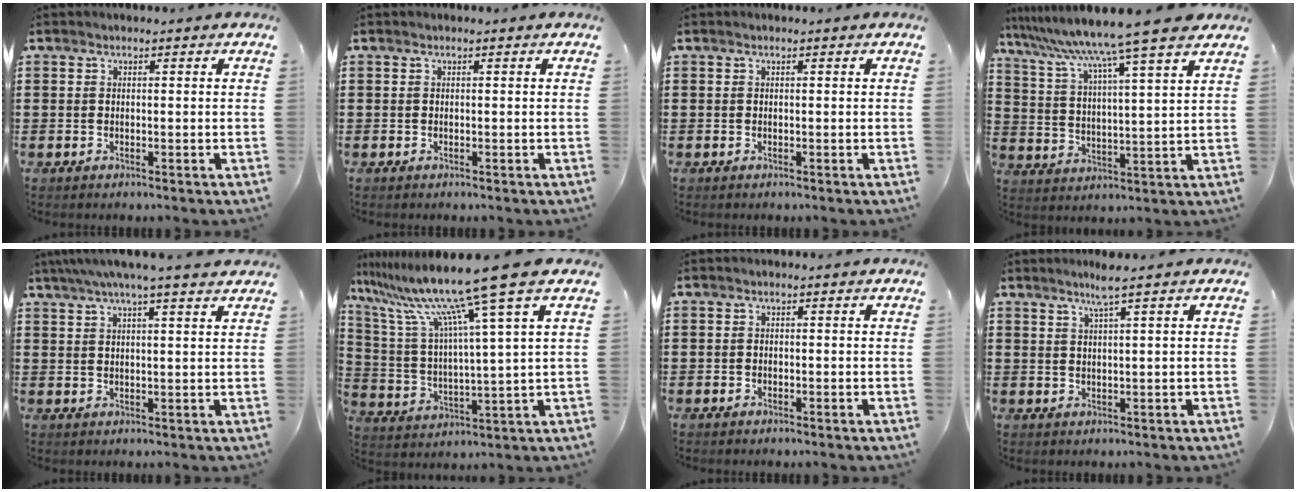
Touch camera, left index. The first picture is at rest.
{"total": 0.0}
{"total": 0.0}
{"total": 9.5, "force": [8.0, -1.6, 4.8], "torque": [-0.124, -0.056, 0.128]}
{"total": 4.7, "force": [3.7, -0.1, 2.9], "torque": [-0.066, -0.006, 0.066]}
{"total": 14.1, "force": [10.2, -0.9, 9.6], "torque": [-0.222, -0.047, 0.165]}
{"total": 0.6, "force": [-0.4, 0.4, 0.2], "torque": [-0.005, 0.000, -0.008]}
{"total": 3.2, "force": [2.1, -0.4, 2.4], "torque": [-0.050, 0.000, 0.037]}